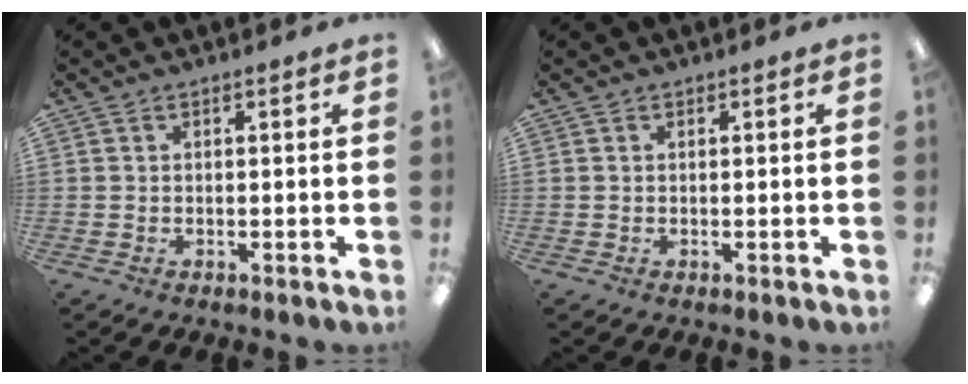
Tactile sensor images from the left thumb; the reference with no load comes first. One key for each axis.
{"total": 0.0}